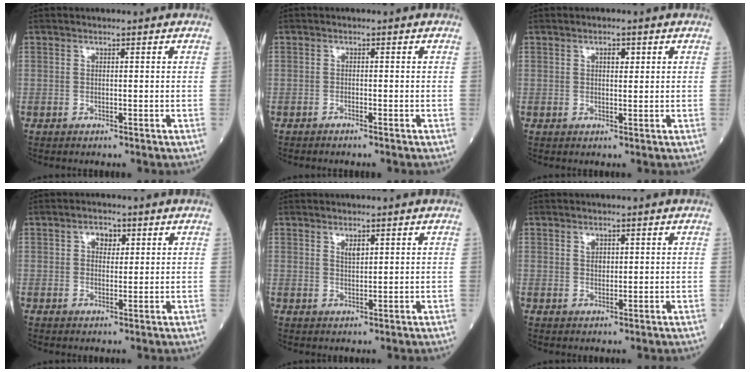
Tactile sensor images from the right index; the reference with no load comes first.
{"total": 0.9, "force": [-0.8, -0.1, 0.4], "torque": [-0.008, 0.002, -0.012]}
{"total": 1.6, "force": [0.7, 0.8, 1.3], "torque": [-0.017, 0.000, 0.009]}
{"total": 2.8, "force": [1.1, 1.8, 1.8], "torque": [-0.026, 0.008, 0.016]}
{"total": 1.8, "force": [1.1, 0.5, 1.3], "torque": [-0.026, -0.002, 0.022]}
{"total": 1.6, "force": [0.7, 1.0, 1.0], "torque": [-0.017, -0.001, 0.013]}